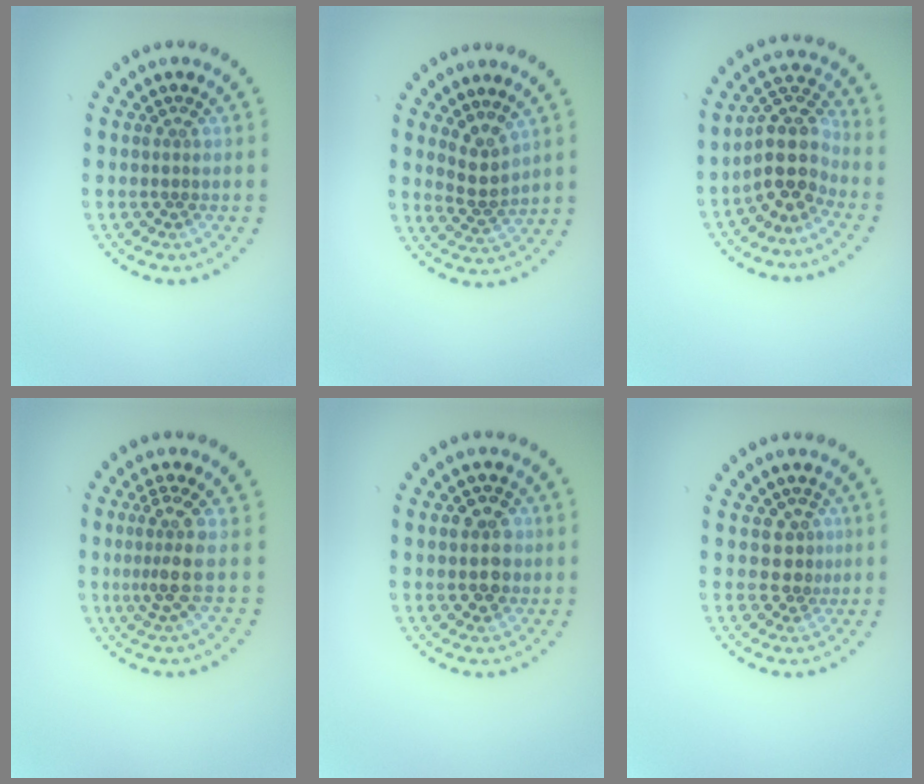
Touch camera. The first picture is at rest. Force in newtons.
{"total": 2.5, "press": 2.0, "slide": 1.5}
{"total": 4.5, "press": 3.6, "slide": 2.6}
{"total": 2.8, "press": 2.0, "slide": 2.0}
{"total": 3.3, "press": 3.3, "slide": 0.2}
{"total": 2.0, "press": 1.8, "slide": 0.9}